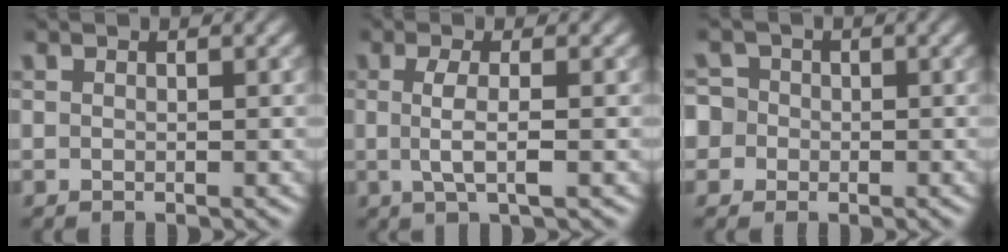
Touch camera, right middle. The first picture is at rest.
{"total": 2.8, "force": [-0.1, 0.7, 2.7], "torque": [-0.053, -0.003, -0.003]}
{"total": 4.4, "force": [-0.7, 4.2, 1.2], "torque": [-0.010, 0.025, -0.045]}